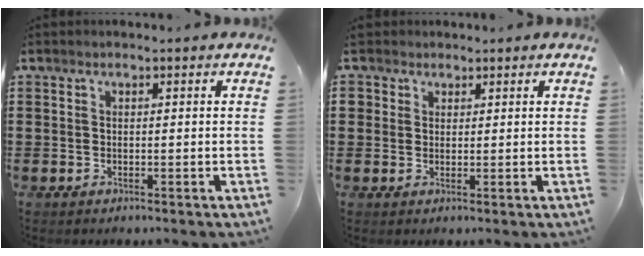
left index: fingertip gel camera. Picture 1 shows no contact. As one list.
[{"total": 2.3, "force": [1.5, 1.7, -0.1], "torque": [-0.009, 0.011, 0.029]}]